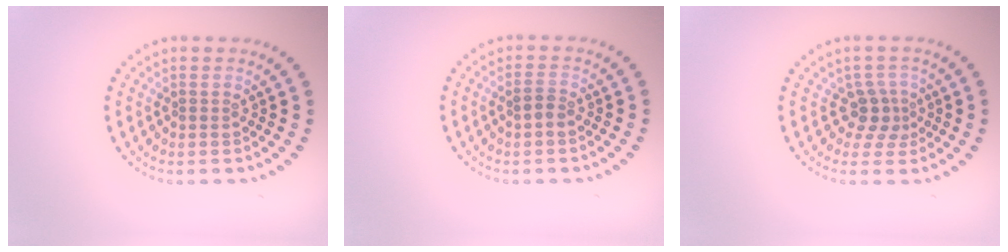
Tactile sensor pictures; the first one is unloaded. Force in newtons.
{"total": 1.2, "press": 1.1, "slide": 0.4}
{"total": 2.4, "press": 1.7, "slide": 1.7}